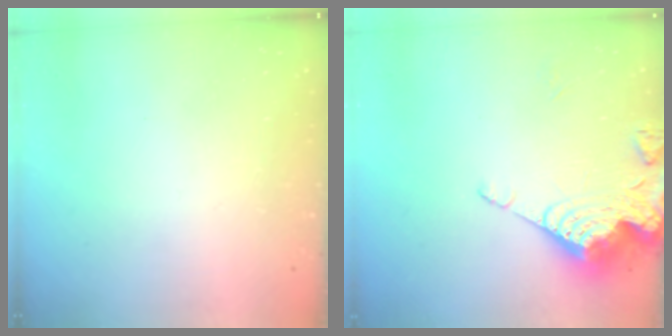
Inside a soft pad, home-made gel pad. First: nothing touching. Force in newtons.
{"total": 14.8, "press": 14.7, "slide": 1.4}